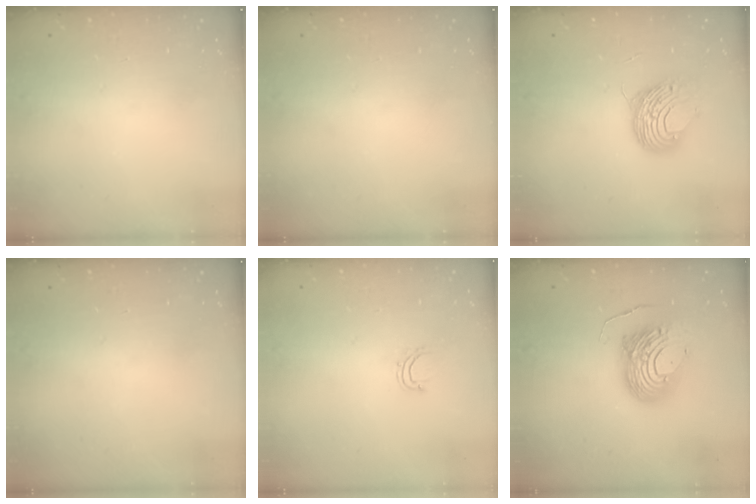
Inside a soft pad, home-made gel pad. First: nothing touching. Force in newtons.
{"total": 0.0}
{"total": 10.6, "press": 10.5, "slide": 1.0}
{"total": 0.0}
{"total": 4.7, "press": 4.7, "slide": 0.3}
{"total": 13.8, "press": 13.7, "slide": 1.3}